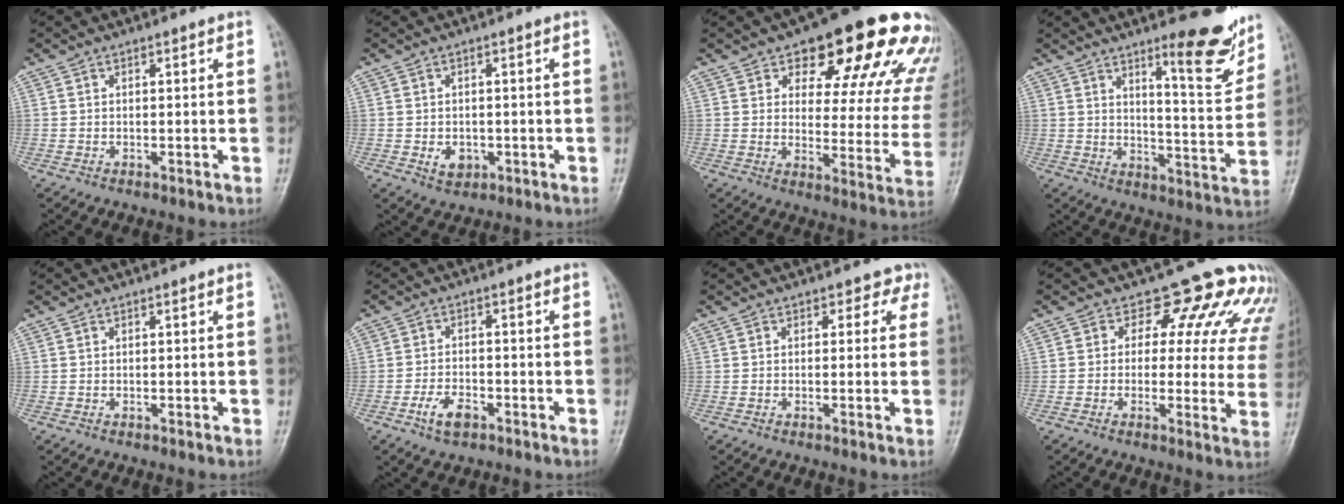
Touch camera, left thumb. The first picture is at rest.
{"total": 3.1, "force": [-0.9, 2.4, 1.7], "torque": [-0.015, 0.001, -0.006]}
{"total": 23.1, "force": [14.1, 9.8, 15.6], "torque": [-0.156, -0.047, 0.176]}
{"total": 13.1, "force": [8.7, 2.9, 9.4], "torque": [-0.095, -0.066, 0.127]}
{"total": 0.0}
{"total": 4.6, "force": [-2.7, 2.4, 2.8], "torque": [-0.051, 0.015, -0.048]}
{"total": 2.1, "force": [1.1, 1.7, 0.5], "torque": [0.020, -0.003, -0.004]}
{"total": 14.2, "force": [10.7, 7.3, 5.9], "torque": [-0.009, -0.044, 0.094]}